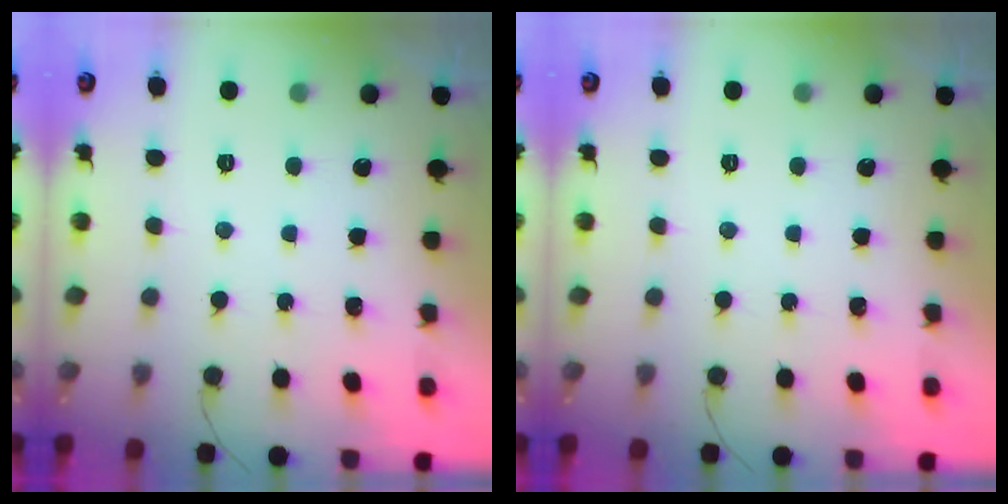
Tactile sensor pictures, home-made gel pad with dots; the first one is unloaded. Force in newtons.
{"total": 0.0}